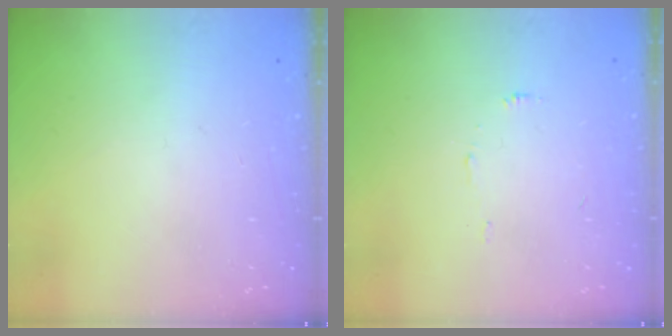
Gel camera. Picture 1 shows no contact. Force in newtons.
{"total": 5.0, "press": 5.0, "slide": 0.4}